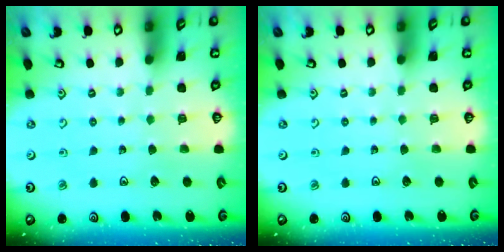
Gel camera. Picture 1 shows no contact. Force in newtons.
{"total": 0.0}